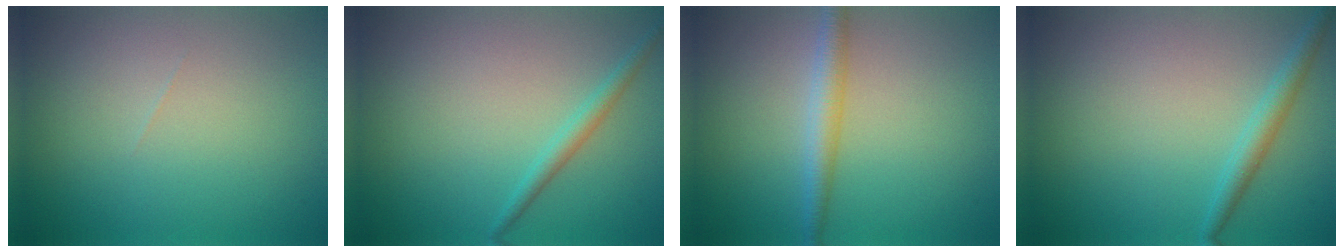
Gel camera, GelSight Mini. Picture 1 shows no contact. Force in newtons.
{"total": 1.5, "press": 1.5, "slide": 0.1}
{"total": 2.4, "press": 2.4, "slide": 0.1}
{"total": 1.9, "press": 1.9, "slide": 0.1}